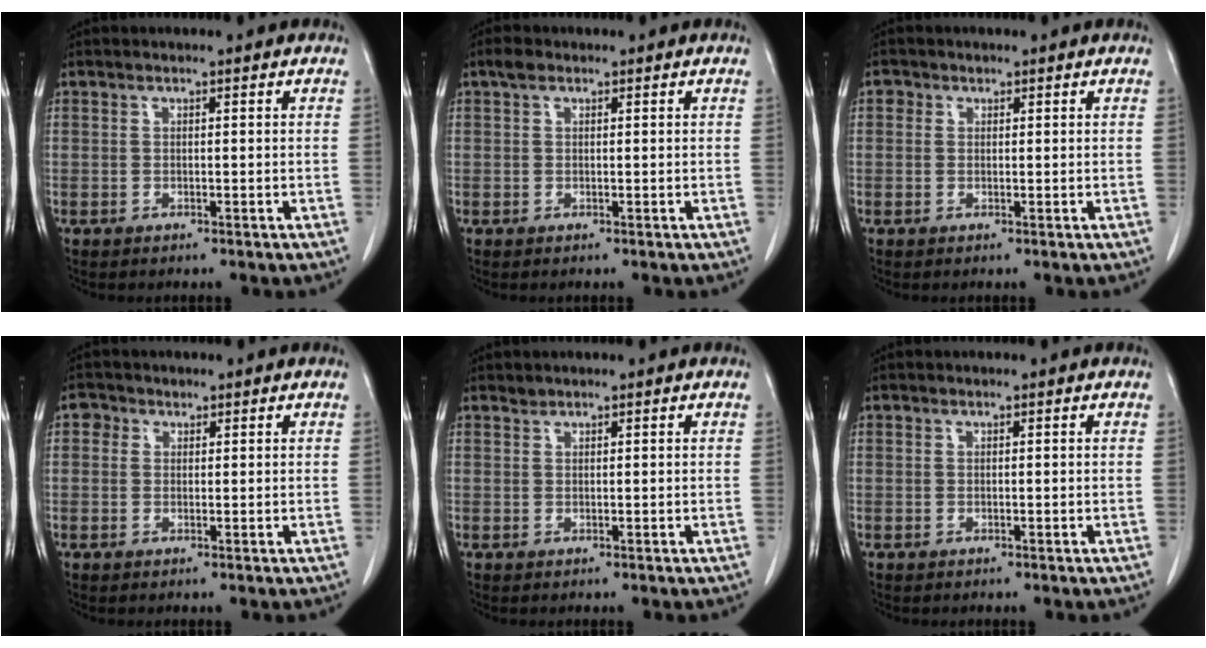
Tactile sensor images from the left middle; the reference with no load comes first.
{"total": 1.2, "force": [0.8, 0.7, 0.6], "torque": [-0.013, 0.011, 0.013]}
{"total": 1.2, "force": [0.5, 1.0, 0.2], "torque": [0.004, 0.002, 0.004]}
{"total": 1.8, "force": [0.8, 1.6, 0.4], "torque": [-0.001, 0.006, 0.007]}
{"total": 0.5, "force": [0.5, 0.0, -0.1], "torque": [-0.002, -0.003, 0.009]}
{"total": 0.0}